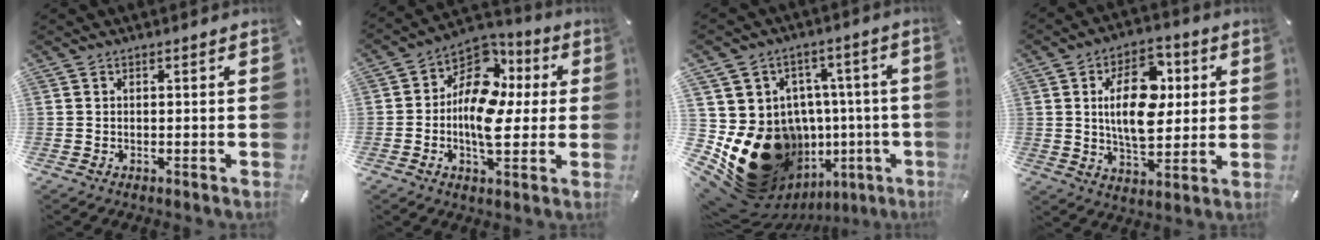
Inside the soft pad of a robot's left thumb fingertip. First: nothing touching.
{"total": 14.2, "force": [-0.1, 10.0, 10.1], "torque": [-0.173, -0.011, -0.004]}
{"total": 25.1, "force": [-7.3, 18.1, 15.7], "torque": [-0.236, 0.009, -0.062]}
{"total": 15.6, "force": [3.0, 9.7, 11.9], "torque": [-0.203, 0.005, 0.047]}